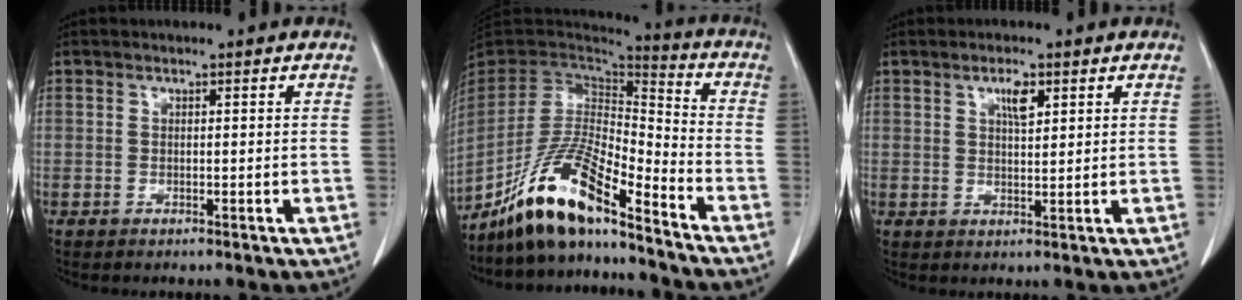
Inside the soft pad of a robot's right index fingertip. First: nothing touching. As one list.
[{"total": 15.0, "force": [-11.1, 2.1, 9.8], "torque": [-0.185, -0.001, -0.204]}, {"total": 3.1, "force": [1.6, 0.9, 2.5], "torque": [-0.045, -0.001, 0.028]}]